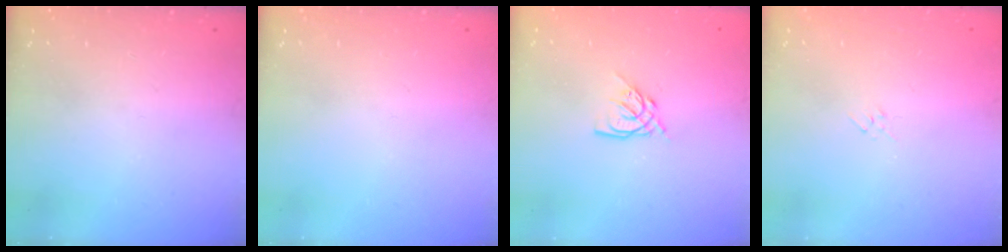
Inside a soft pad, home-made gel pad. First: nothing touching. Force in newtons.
{"total": 0.0}
{"total": 6.5, "press": 6.5, "slide": 0.6}
{"total": 2.9, "press": 2.9, "slide": 0.6}